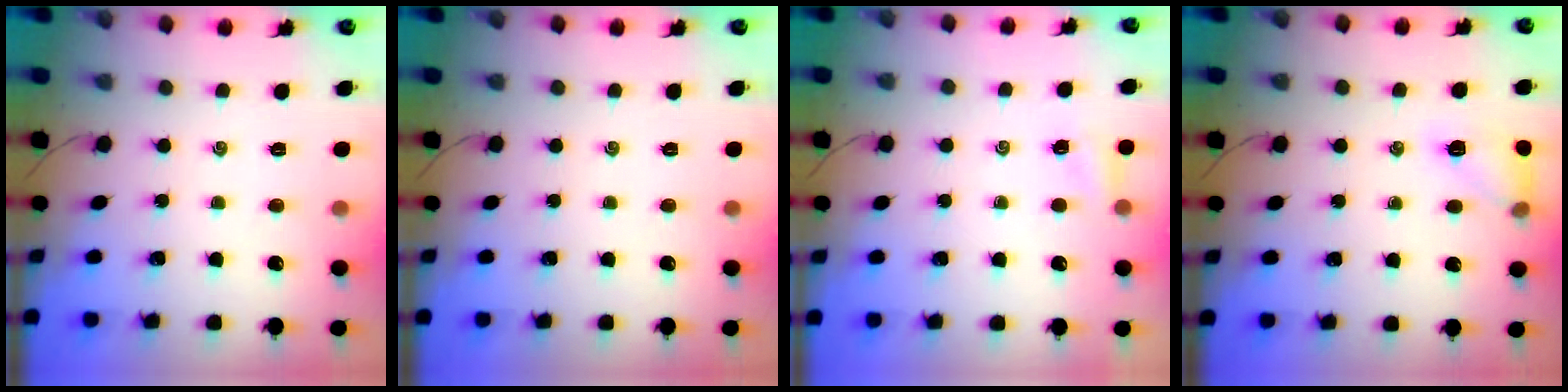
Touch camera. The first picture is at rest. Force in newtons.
{"total": 0.0}
{"total": 2.4, "press": 2.3, "slide": 0.9}
{"total": 10.5, "press": 10.3, "slide": 2.0}